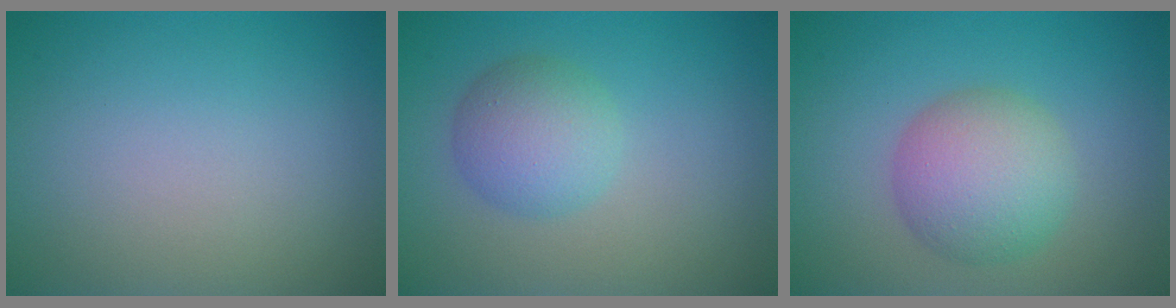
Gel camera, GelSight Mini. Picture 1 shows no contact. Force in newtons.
{"total": 4.4, "press": 4.4, "slide": 0.1}
{"total": 5.4, "press": 5.4, "slide": 0.1}